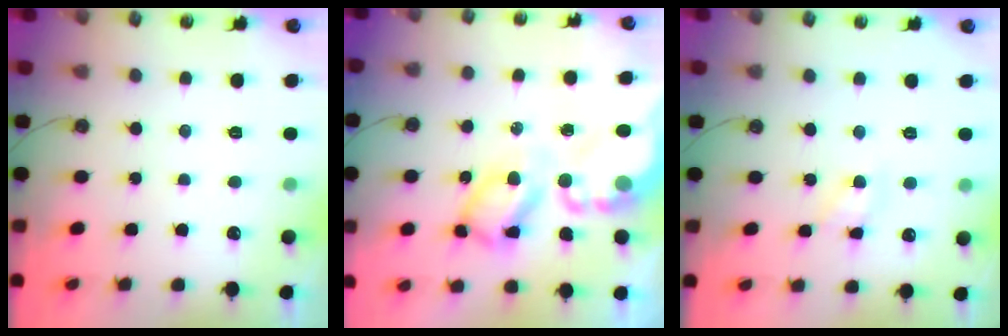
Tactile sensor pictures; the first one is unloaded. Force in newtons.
{"total": 12.3, "press": 12.3, "slide": 1.0}
{"total": 7.5, "press": 7.5, "slide": 0.7}